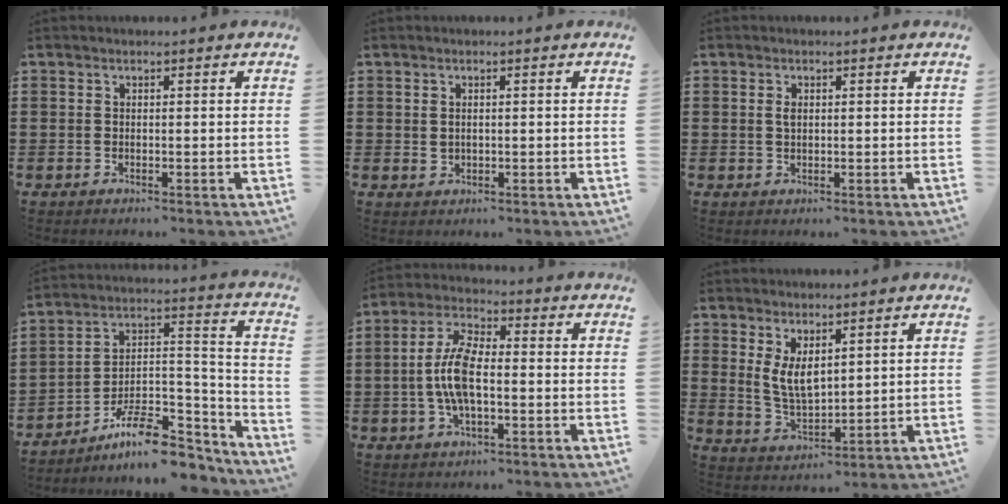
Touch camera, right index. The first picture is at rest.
{"total": 1.1, "force": [0.2, 0.8, 0.8], "torque": [-0.018, 0.007, 0.003]}
{"total": 1.3, "force": [0.3, 0.6, 1.1], "torque": [-0.023, 0.003, 0.005]}
{"total": 10.2, "force": [-8.3, 3.1, 5.0], "torque": [-0.078, 0.026, -0.157]}
{"total": 8.3, "force": [-1.0, 3.7, 7.3], "torque": [-0.166, 0.002, -0.025]}
{"total": 5.4, "force": [2.3, 2.7, 4.0], "torque": [-0.093, -0.003, 0.041]}